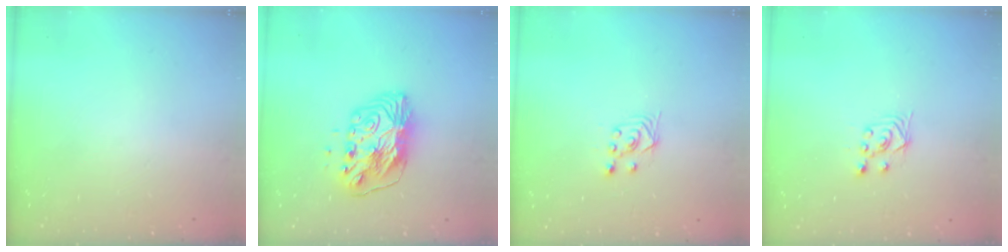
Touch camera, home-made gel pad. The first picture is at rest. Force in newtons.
{"total": 10.8, "press": 10.8, "slide": 1.0}
{"total": 2.8, "press": 2.4, "slide": 1.4}
{"total": 2.5, "press": 2.2, "slide": 1.2}